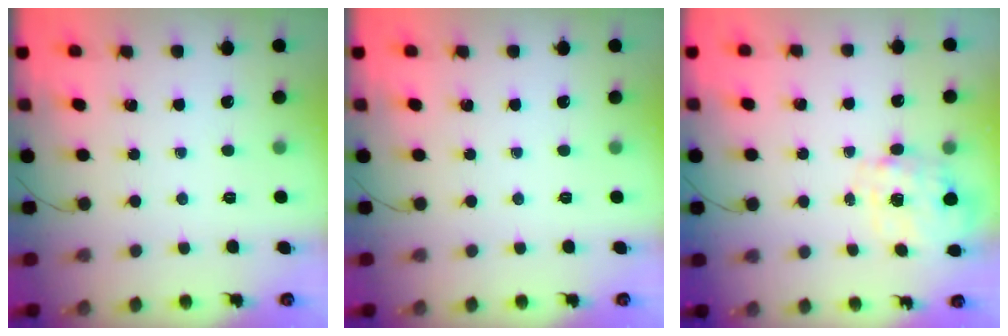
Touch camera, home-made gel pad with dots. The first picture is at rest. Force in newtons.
{"total": 0.0}
{"total": 3.8, "press": 3.7, "slide": 0.9}